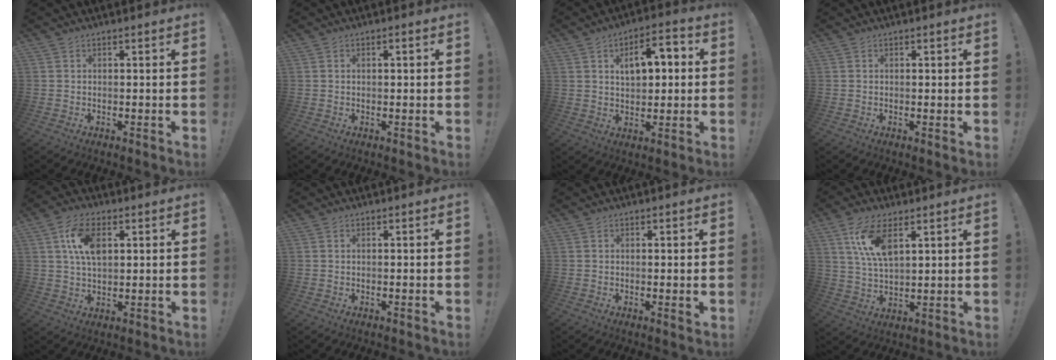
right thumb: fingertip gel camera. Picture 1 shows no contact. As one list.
[{"total": 0.6, "force": [-0.1, 0.2, 0.6], "torque": [-0.010, 0.002, -0.002]}, {"total": 9.5, "force": [2.2, 5.5, 7.4], "torque": [-0.095, -0.001, 0.034]}, {"total": 0.8, "force": [0.3, 0.2, 0.8], "torque": [-0.012, 0.000, 0.004]}, {"total": 10.4, "force": [3.3, 5.8, 8.0], "torque": [-0.136, 0.002, 0.060]}, {"total": 0.0}, {"total": 1.6, "force": [0.3, 0.3, 1.6], "torque": [-0.016, -0.003, 0.003]}, {"total": 10.7, "force": [5.2, 4.7, 8.1], "torque": [-0.161, -0.015, 0.093]}]